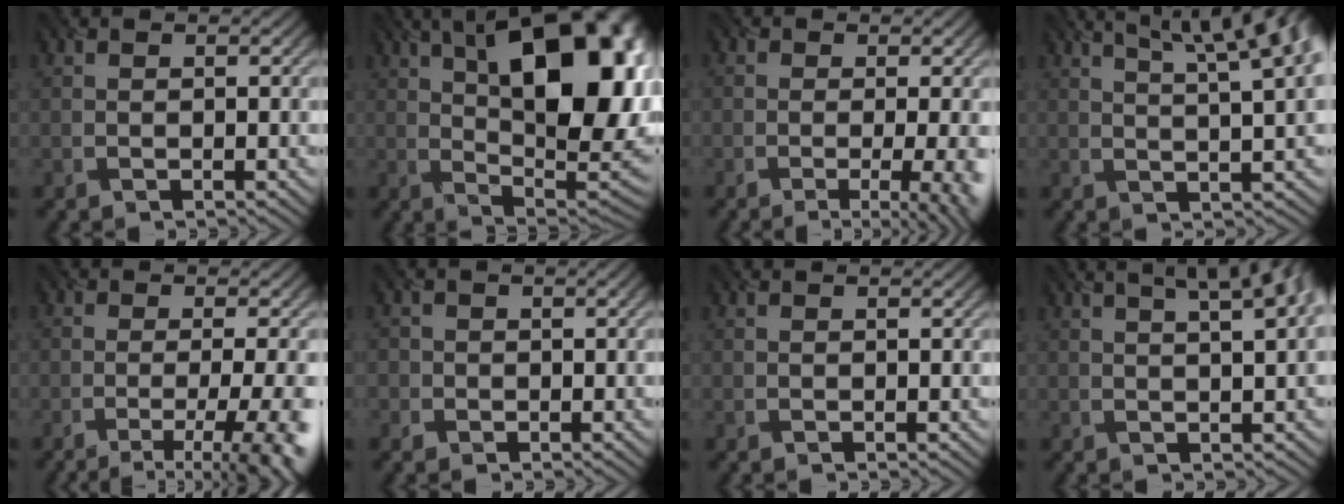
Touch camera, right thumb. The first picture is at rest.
{"total": 20.6, "force": [6.3, 9.8, 17.0], "torque": [-0.212, 0.039, 0.086]}
{"total": 8.2, "force": [-2.5, 3.2, 7.2], "torque": [-0.062, 0.000, -0.030]}
{"total": 11.3, "force": [5.8, 3.0, 9.2], "torque": [-0.105, 0.043, 0.062]}
{"total": 10.3, "force": [-5.1, 3.1, 8.4], "torque": [-0.089, -0.003, -0.063]}
{"total": 1.6, "force": [-0.7, 1.4, -0.3], "torque": [0.008, -0.005, -0.015]}
{"total": 0.0}
{"total": 7.1, "force": [3.0, 1.9, 6.1], "torque": [-0.059, 0.030, 0.029]}